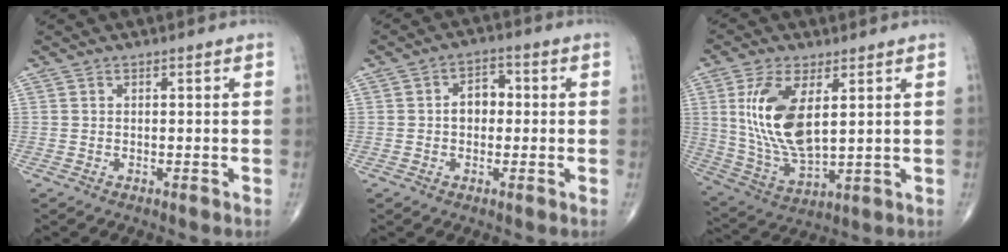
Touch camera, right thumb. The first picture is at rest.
{"total": 4.9, "force": [0.0, 3.6, 3.3], "torque": [-0.035, 0.018, -0.008]}
{"total": 15.0, "force": [3.8, 6.9, 12.8], "torque": [-0.259, -0.022, 0.085]}